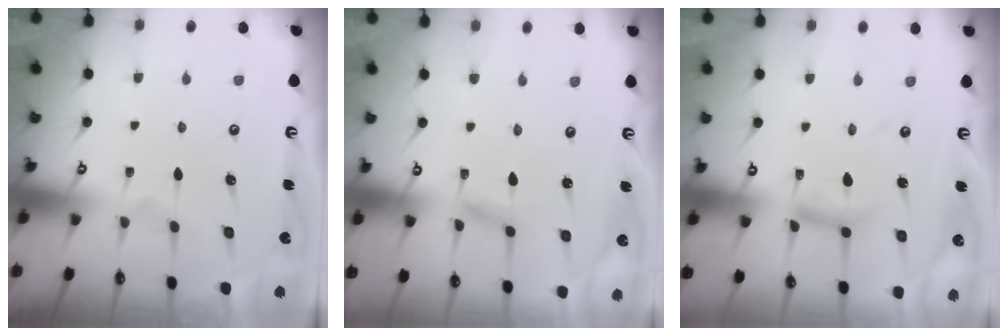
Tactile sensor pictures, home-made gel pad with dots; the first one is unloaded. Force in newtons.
{"total": 2.0, "press": 2.0, "slide": 0.2}
{"total": 10.1, "press": 10.0, "slide": 0.9}